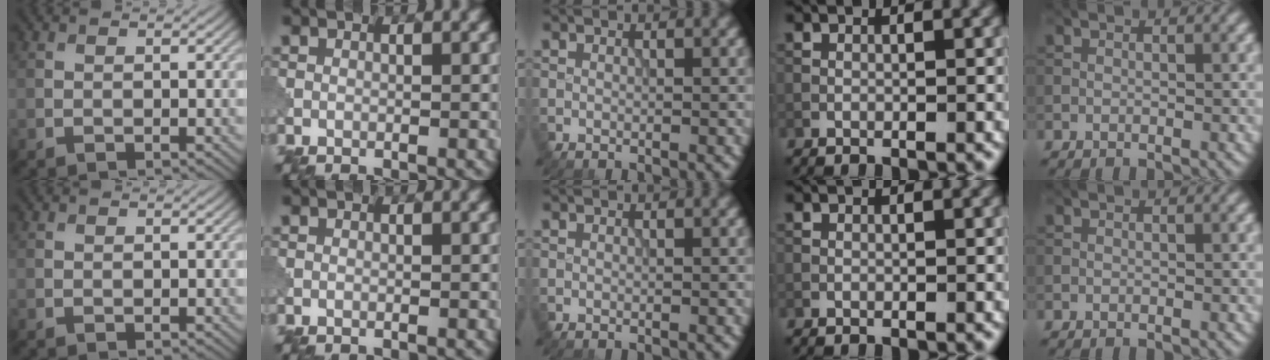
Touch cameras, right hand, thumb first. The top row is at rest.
{}